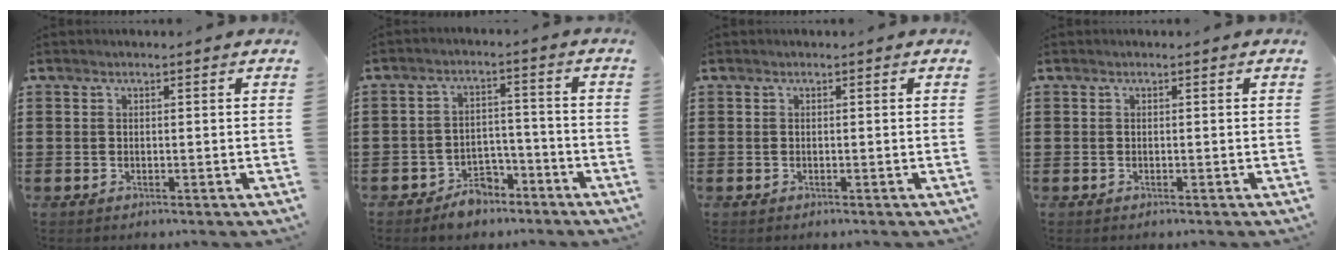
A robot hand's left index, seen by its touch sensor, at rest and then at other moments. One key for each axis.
{"total": 4.8, "fx": -4.3, "fy": 1.9, "fz": 1.0, "tx": -0.018, "ty": 0.017, "tz": -0.083}
{"total": 0.0}
{"total": 0.0}